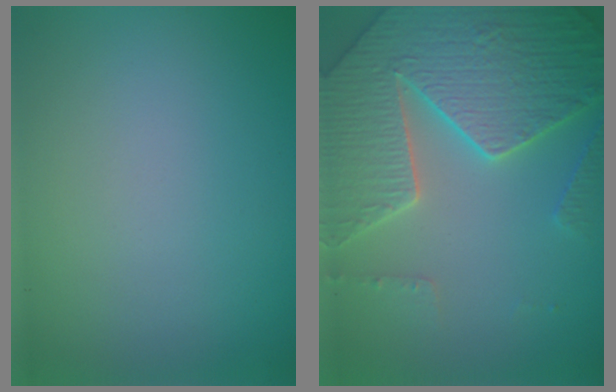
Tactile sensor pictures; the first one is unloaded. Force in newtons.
{"total": 7.4, "press": 7.2, "slide": 2.0}